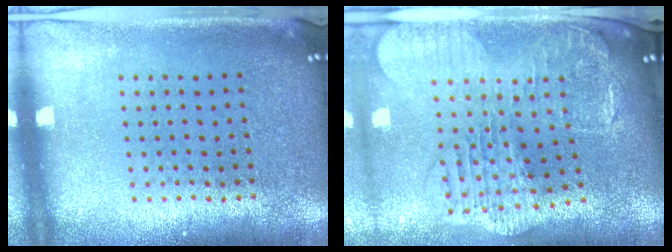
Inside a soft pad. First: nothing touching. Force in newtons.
{"total": 2.7, "press": 2.3, "slide": 1.4}